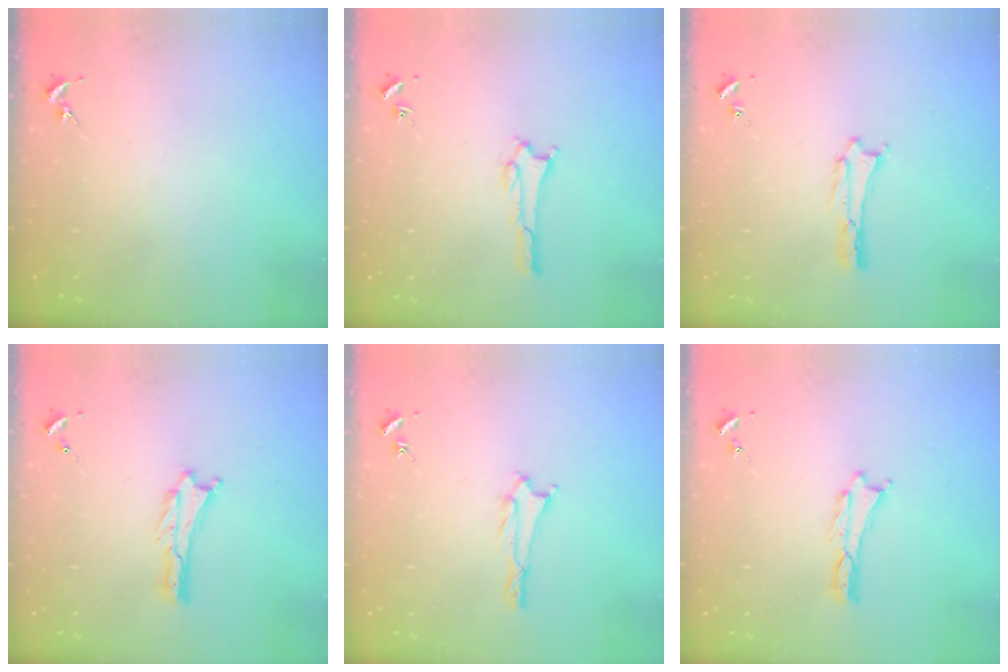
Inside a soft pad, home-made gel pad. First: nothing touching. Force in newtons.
{"total": 1.6, "press": 1.6, "slide": 0.1}
{"total": 0.5, "press": 0.5, "slide": 0.2}
{"total": 0.0}
{"total": 1.0, "press": 0.9, "slide": 0.2}
{"total": 0.0}